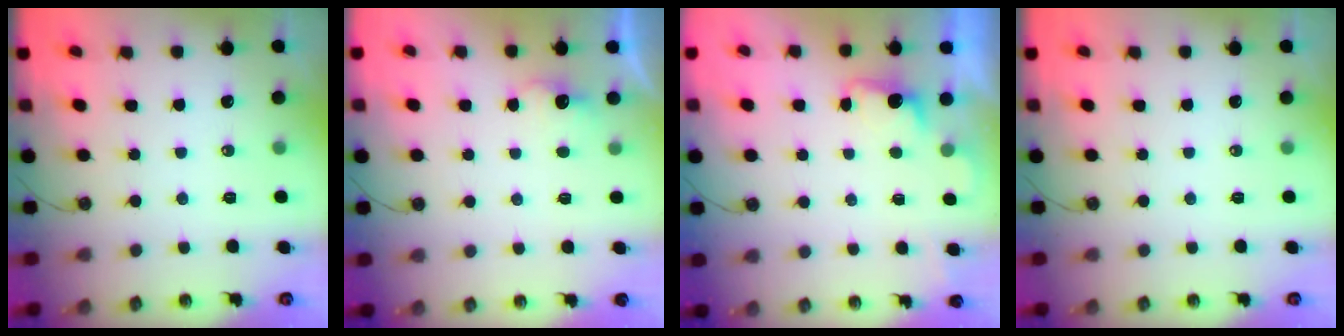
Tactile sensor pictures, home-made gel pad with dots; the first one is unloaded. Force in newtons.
{"total": 3.1, "press": 3.0, "slide": 0.8}
{"total": 1.3, "press": 1.0, "slide": 0.8}
{"total": 0.0}